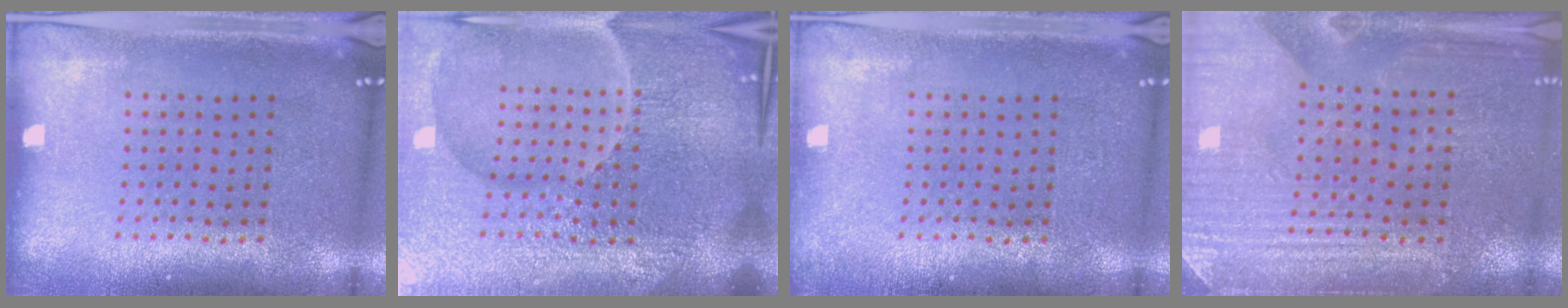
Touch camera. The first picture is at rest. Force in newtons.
{"total": 6.5, "press": 5.8, "slide": 2.9}
{"total": 0.7, "press": 0.7, "slide": 0.1}
{"total": 3.1, "press": 3.1, "slide": 0.6}